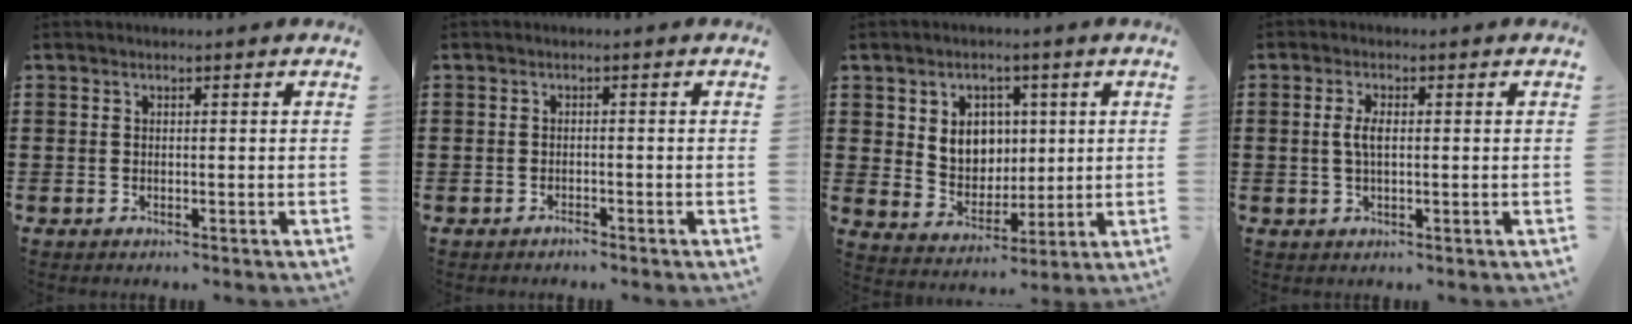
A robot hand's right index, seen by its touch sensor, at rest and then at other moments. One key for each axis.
{"total": 1.0, "fx": -1.0, "fy": 0.0, "fz": 0.1, "tx": -0.005, "ty": -0.002, "tz": -0.020}
{"total": 6.0, "fx": 1.7, "fy": 5.3, "fz": 2.2, "tx": -0.044, "ty": 0.005, "tz": 0.025}
{"total": 3.0, "fx": 0.1, "fy": 1.0, "fz": 2.8, "tx": -0.062, "ty": 0.000, "tz": -0.002}